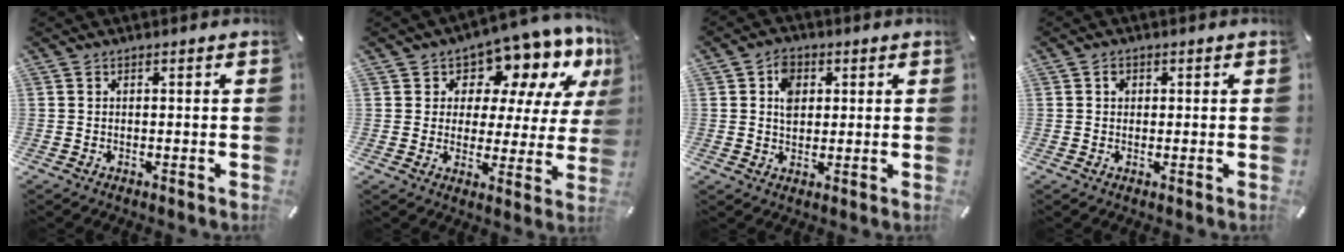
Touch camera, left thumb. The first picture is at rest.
{"total": 10.8, "force": [8.7, 5.7, 3.0], "torque": [-0.056, -0.078, 0.151]}
{"total": 5.3, "force": [1.3, 4.2, 2.9], "torque": [-0.041, 0.000, 0.018]}
{"total": 1.4, "force": [0.2, 1.3, 0.6], "torque": [-0.006, 0.003, 0.000]}